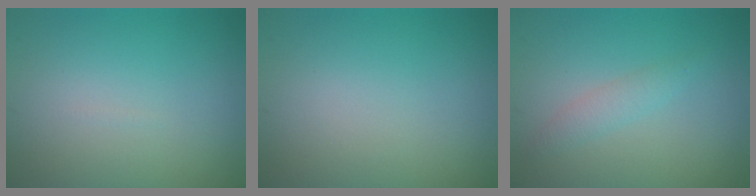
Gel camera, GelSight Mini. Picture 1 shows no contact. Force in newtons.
{"total": 0.0}
{"total": 1.3, "press": 1.3, "slide": 0.0}